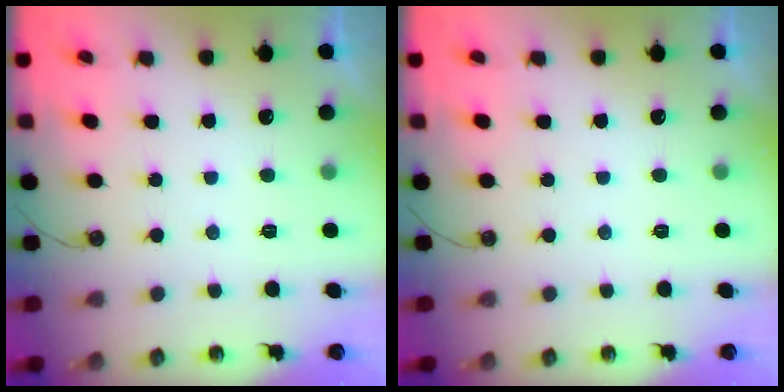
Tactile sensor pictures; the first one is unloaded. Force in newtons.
{"total": 0.0}